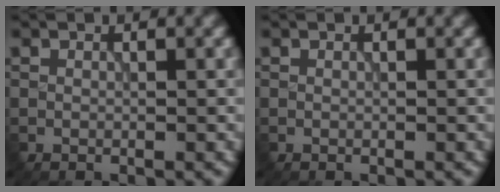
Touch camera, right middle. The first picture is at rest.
{"total": 0.0}